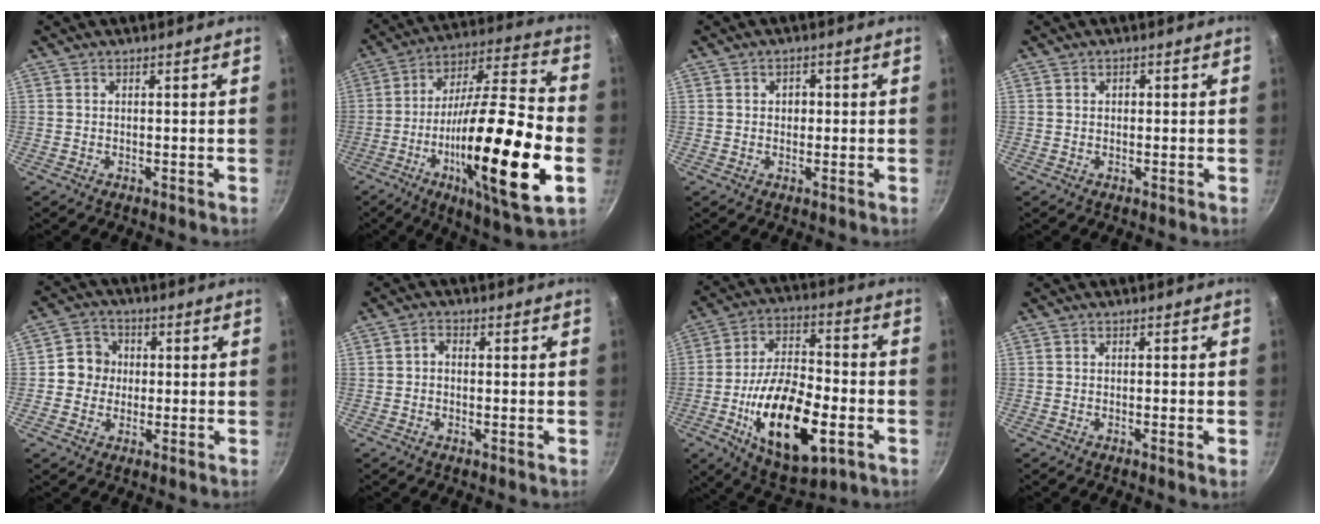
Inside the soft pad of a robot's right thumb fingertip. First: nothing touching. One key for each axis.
{"total": 28.4, "fx": -7.5, "fy": 6.9, "fz": 26.6, "tx": -0.429, "ty": 0.026, "tz": -0.126}
{"total": 2.2, "fx": 0.3, "fy": 1.9, "fz": 1.2, "tx": -0.006, "ty": 0.005, "tz": 0.003}
{"total": 0.9, "fx": 0.2, "fy": 0.7, "fz": 0.4, "tx": -0.003, "ty": 0.005, "tz": 0.003}
{"total": 6.2, "fx": 0.1, "fy": 5.9, "fz": 2.0, "tx": 0.004, "ty": 0.011, "tz": -0.012}
{"total": 2.0, "fx": -0.1, "fy": 1.4, "fz": 1.4, "tx": -0.031, "ty": 0.009, "tz": -0.009}
{"total": 21.8, "fx": -6.5, "fy": 10.3, "fz": 18.1, "tx": -0.296, "ty": 0.026, "tz": -0.103}
{"total": 1.2, "fx": -0.4, "fy": 0.0, "fz": 1.1, "tx": -0.023, "ty": -0.001, "tz": -0.008}